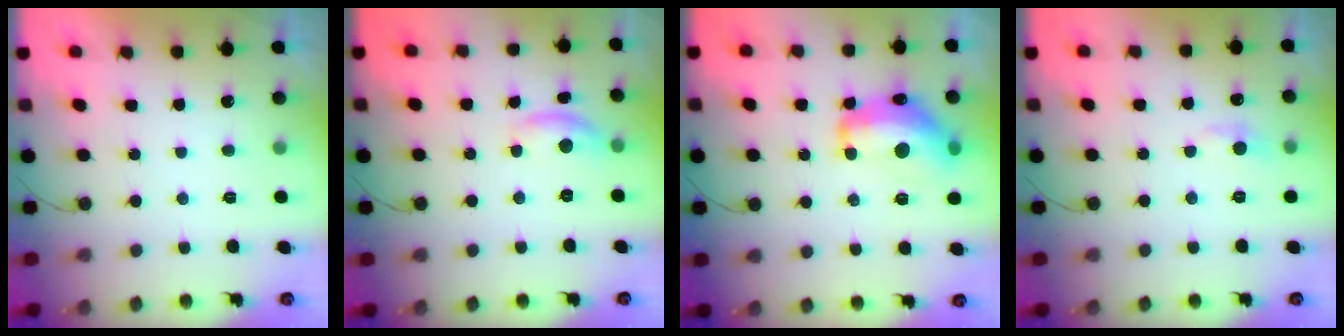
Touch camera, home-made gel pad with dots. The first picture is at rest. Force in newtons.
{"total": 8.6, "press": 8.6, "slide": 0.4}
{"total": 15.7, "press": 15.6, "slide": 0.8}
{"total": 6.9, "press": 6.9, "slide": 0.8}